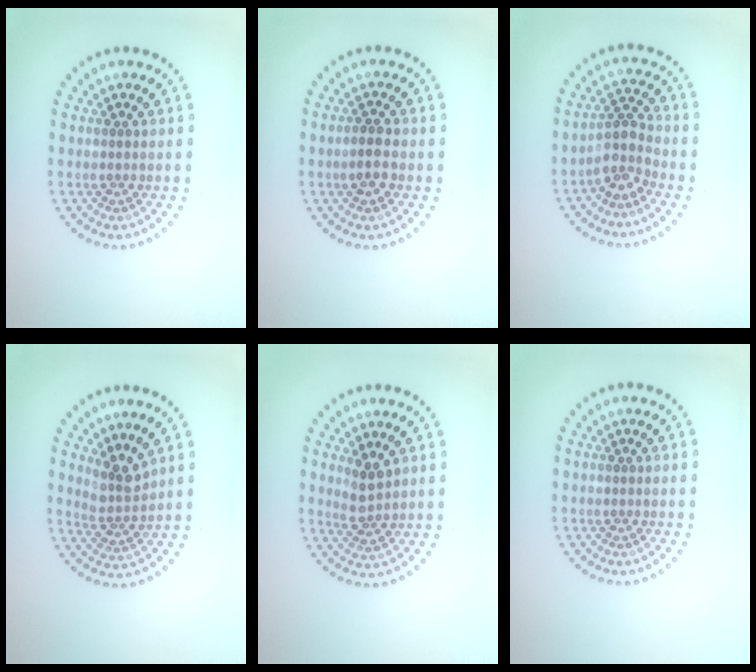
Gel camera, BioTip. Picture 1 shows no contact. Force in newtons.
{"total": 1.9, "press": 1.9, "slide": 0.4}
{"total": 2.9, "press": 2.2, "slide": 1.9}
{"total": 2.8, "press": 2.0, "slide": 2.0}
{"total": 2.4, "press": 2.1, "slide": 1.0}
{"total": 0.0}